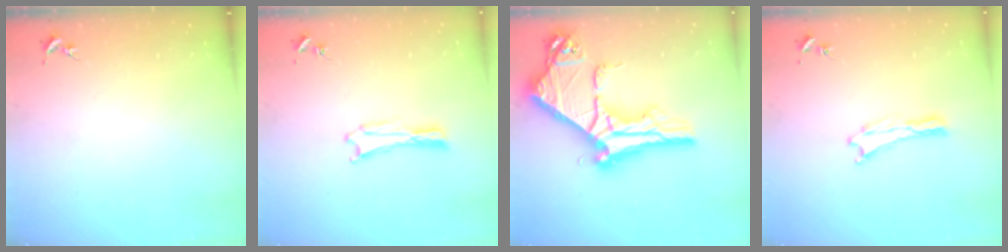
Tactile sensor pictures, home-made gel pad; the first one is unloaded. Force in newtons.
{"total": 0.0}
{"total": 14.0, "press": 13.9, "slide": 1.4}
{"total": 0.0}